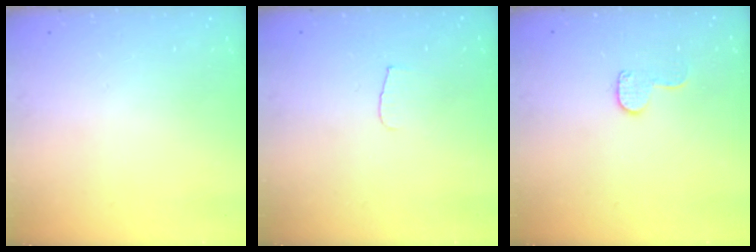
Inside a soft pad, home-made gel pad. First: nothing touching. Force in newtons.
{"total": 4.3, "press": 4.2, "slide": 0.4}
{"total": 8.4, "press": 8.4, "slide": 0.5}